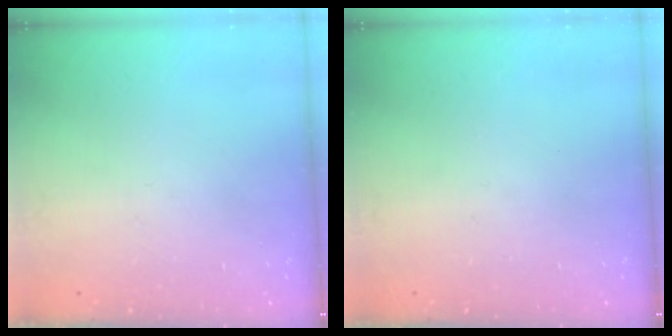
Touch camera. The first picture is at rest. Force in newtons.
{"total": 0.0}